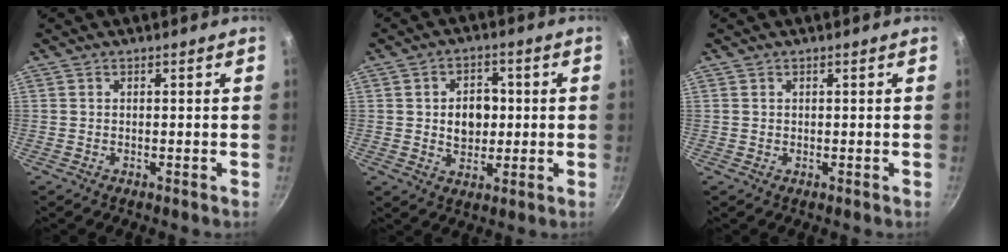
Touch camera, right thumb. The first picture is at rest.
{"total": 7.5, "force": [0.5, 5.7, 4.9], "torque": [-0.048, 0.001, 0.009]}
{"total": 0.6, "force": [0.2, 0.6, 0.1], "torque": [0.008, 0.001, 0.001]}